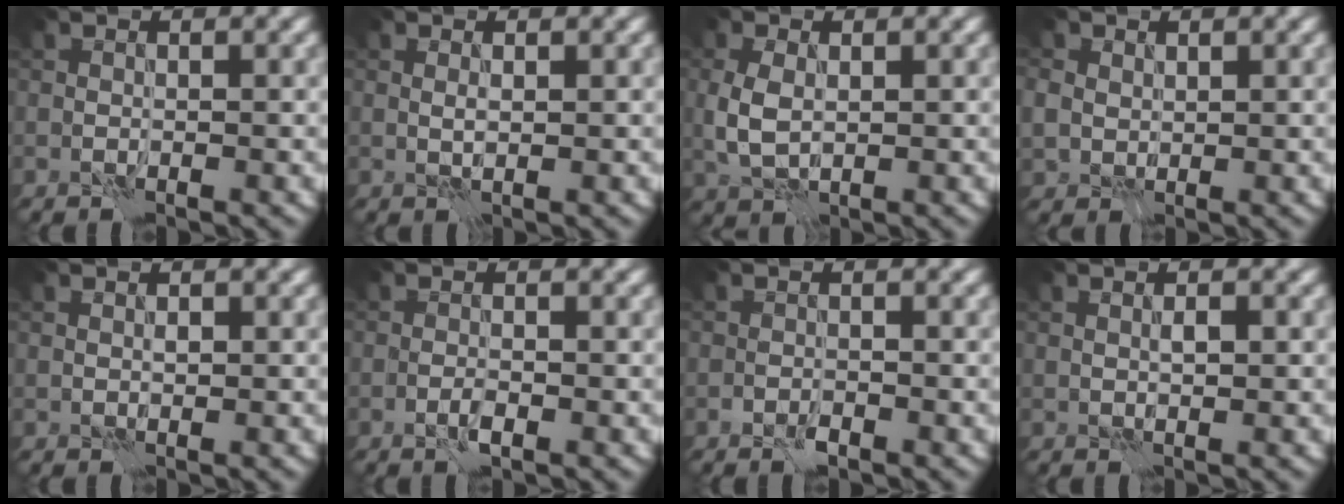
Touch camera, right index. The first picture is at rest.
{"total": 0.6, "force": [0.5, 0.1, 0.3], "torque": [-0.008, -0.003, 0.008]}
{"total": 3.0, "force": [0.3, 2.1, 2.1], "torque": [-0.056, -0.003, 0.008]}
{"total": 2.2, "force": [0.9, 1.9, 0.6], "torque": [-0.017, -0.002, 0.018]}
{"total": 0.6, "force": [0.4, 0.3, 0.2], "torque": [-0.003, -0.001, 0.009]}
{"total": 1.1, "force": [-0.4, 0.3, 0.9], "torque": [-0.018, 0.000, -0.010]}
{"total": 0.9, "force": [-0.6, 0.4, 0.5], "torque": [-0.009, -0.001, -0.013]}
{"total": 0.9, "force": [0.5, 0.3, 0.7], "torque": [-0.012, -0.002, 0.009]}